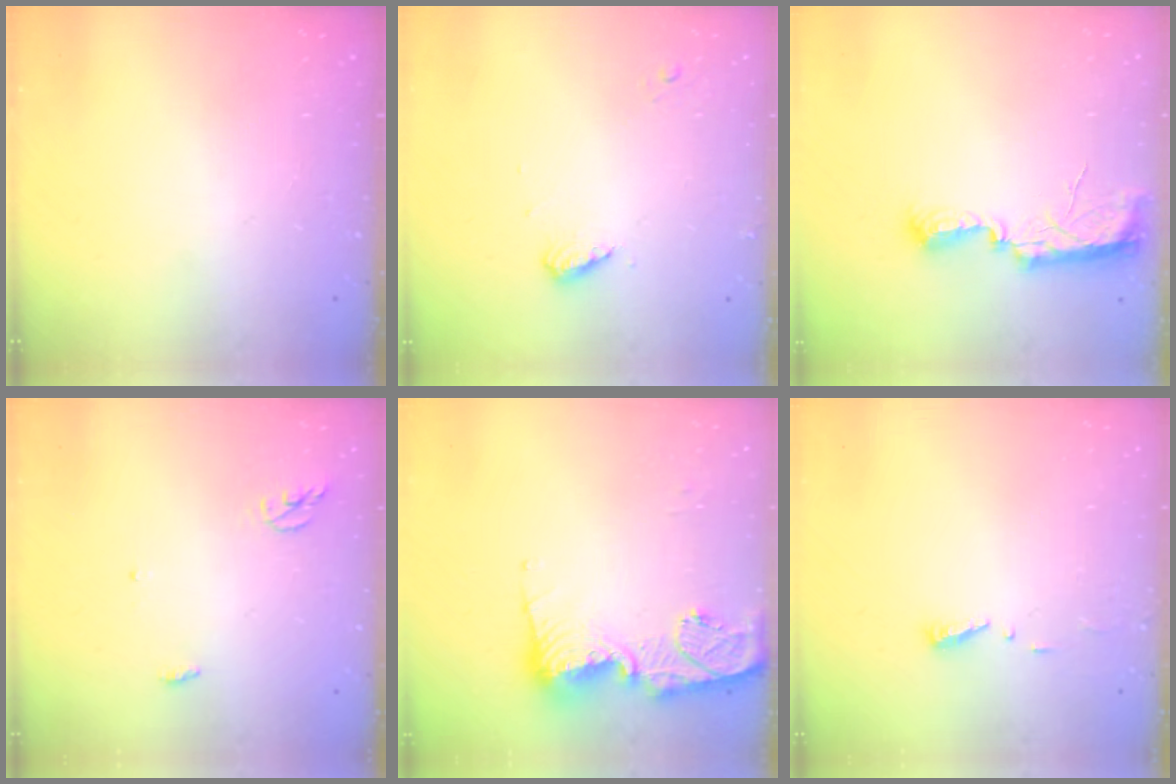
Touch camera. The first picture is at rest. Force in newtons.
{"total": 6.4, "press": 6.4, "slide": 0.7}
{"total": 10.5, "press": 9.0, "slide": 5.3}
{"total": 4.3, "press": 4.3, "slide": 0.3}
{"total": 14.0, "press": 13.9, "slide": 1.5}
{"total": 3.7, "press": 3.7, "slide": 0.2}